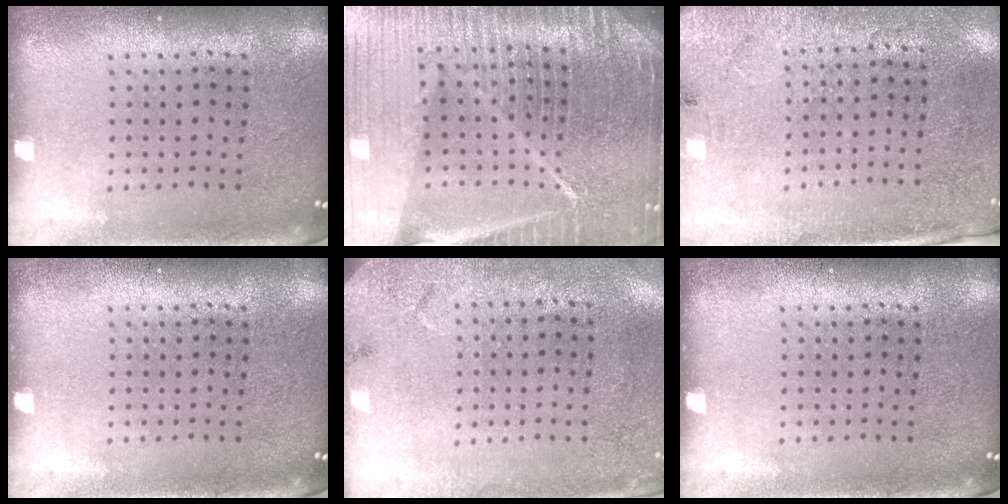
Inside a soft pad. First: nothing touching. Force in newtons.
{"total": 7.1, "press": 6.0, "slide": 3.7}
{"total": 2.7, "press": 2.3, "slide": 1.5}
{"total": 0.0}
{"total": 2.7, "press": 2.2, "slide": 1.6}
{"total": 0.0}